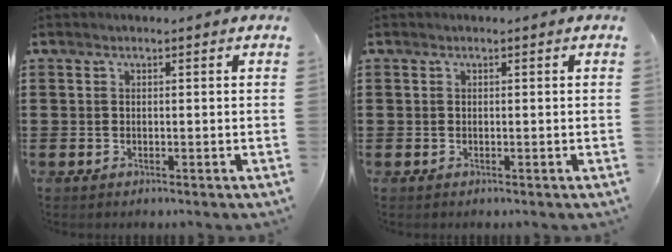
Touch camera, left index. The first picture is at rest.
{"total": 0.0}